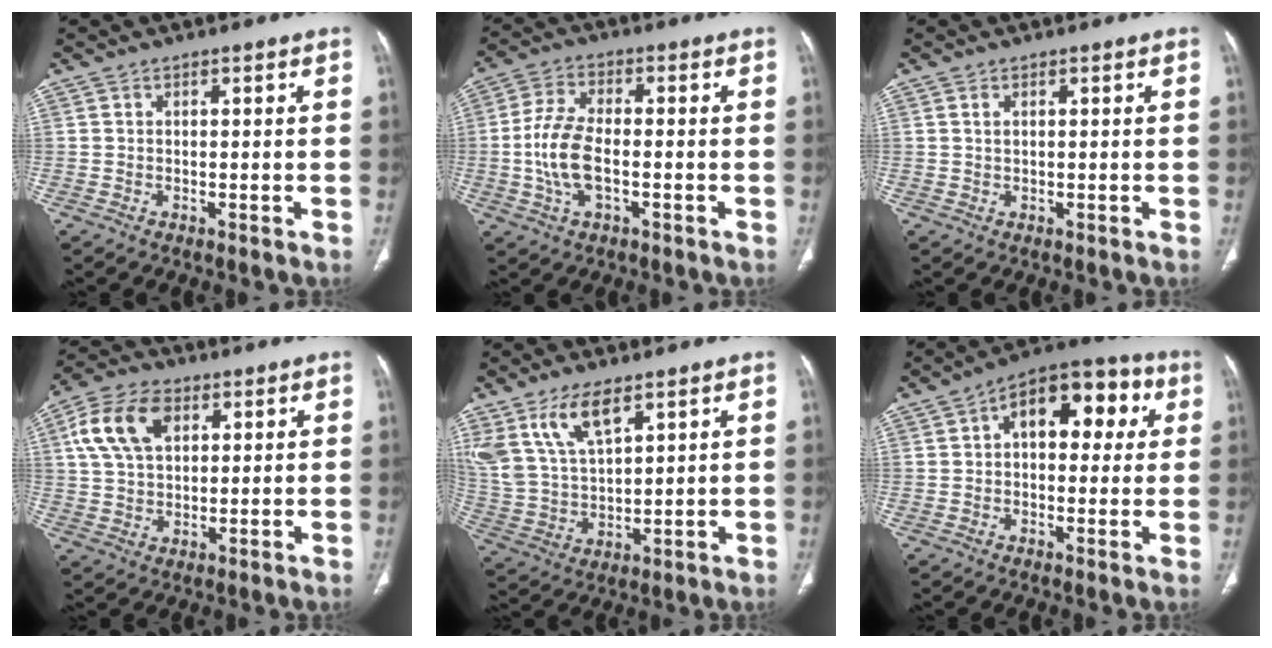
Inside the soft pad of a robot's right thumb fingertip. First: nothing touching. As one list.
[{"total": 9.5, "force": [-1.6, 4.7, 8.1], "torque": [-0.174, 0.015, -0.032]}, {"total": 1.0, "force": [0.5, 0.4, 0.8], "torque": [-0.019, 0.003, 0.012]}, {"total": 11.7, "force": [4.1, 7.4, 8.2], "torque": [-0.150, 0.008, 0.076]}, {"total": 11.6, "force": [7.0, 4.9, 7.9], "torque": [-0.155, -0.021, 0.151]}, {"total": 15.0, "force": [3.8, 8.5, 11.7], "torque": [-0.118, 0.030, 0.047]}]